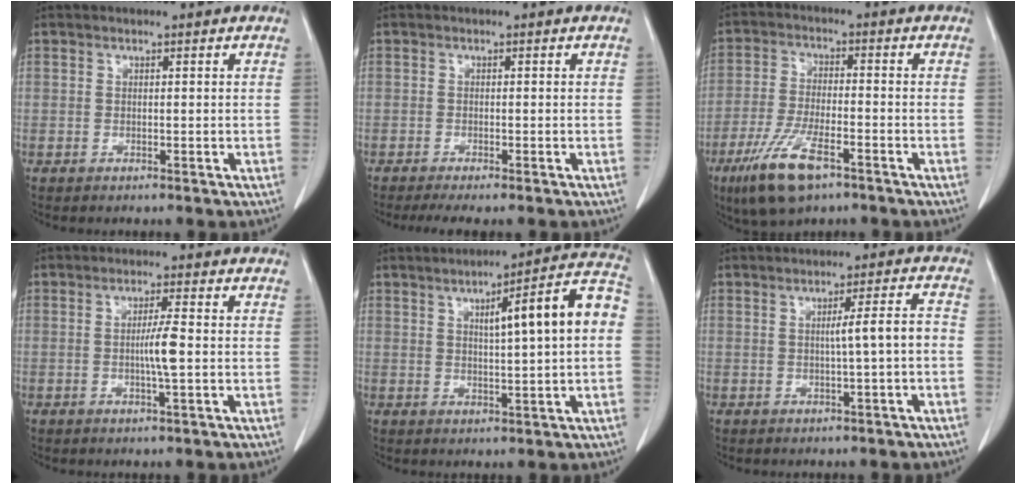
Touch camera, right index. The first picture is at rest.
{"total": 4.1, "force": [-3.3, 0.2, 2.4], "torque": [-0.034, -0.008, -0.050]}
{"total": 10.3, "force": [-6.1, 2.7, 7.8], "torque": [-0.163, -0.020, -0.107]}
{"total": 3.8, "force": [-0.3, -0.3, 3.8], "torque": [-0.070, -0.002, -0.005]}
{"total": 11.9, "force": [1.8, 0.7, 11.7], "torque": [-0.162, 0.027, 0.023]}
{"total": 4.3, "force": [-0.7, -0.4, 4.2], "torque": [-0.065, 0.007, -0.008]}